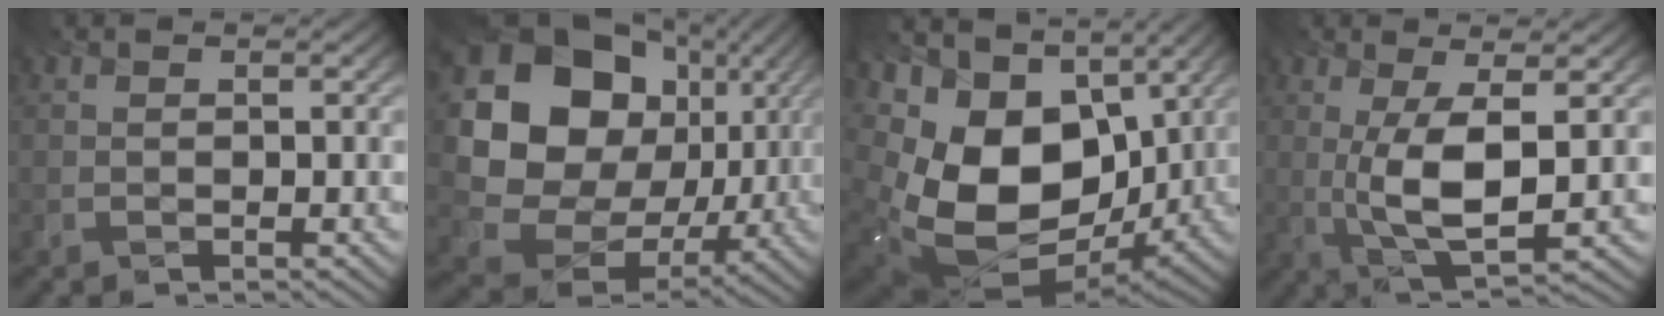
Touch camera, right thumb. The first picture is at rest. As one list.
[{"total": 19.8, "force": [3.2, 16.8, 10.0], "torque": [-0.254, -0.009, 0.082]}, {"total": 19.1, "force": [0.0, 13.3, 13.7], "torque": [-0.311, -0.035, 0.027]}, {"total": 7.6, "force": [-0.5, 2.5, 7.1], "torque": [-0.147, 0.001, -0.007]}]